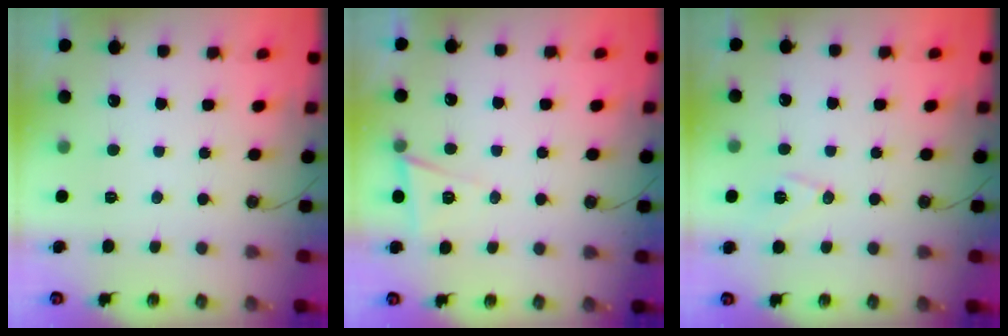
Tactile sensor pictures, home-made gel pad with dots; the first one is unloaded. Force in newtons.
{"total": 5.7, "press": 4.1, "slide": 4.0}
{"total": 7.4, "press": 6.7, "slide": 3.2}